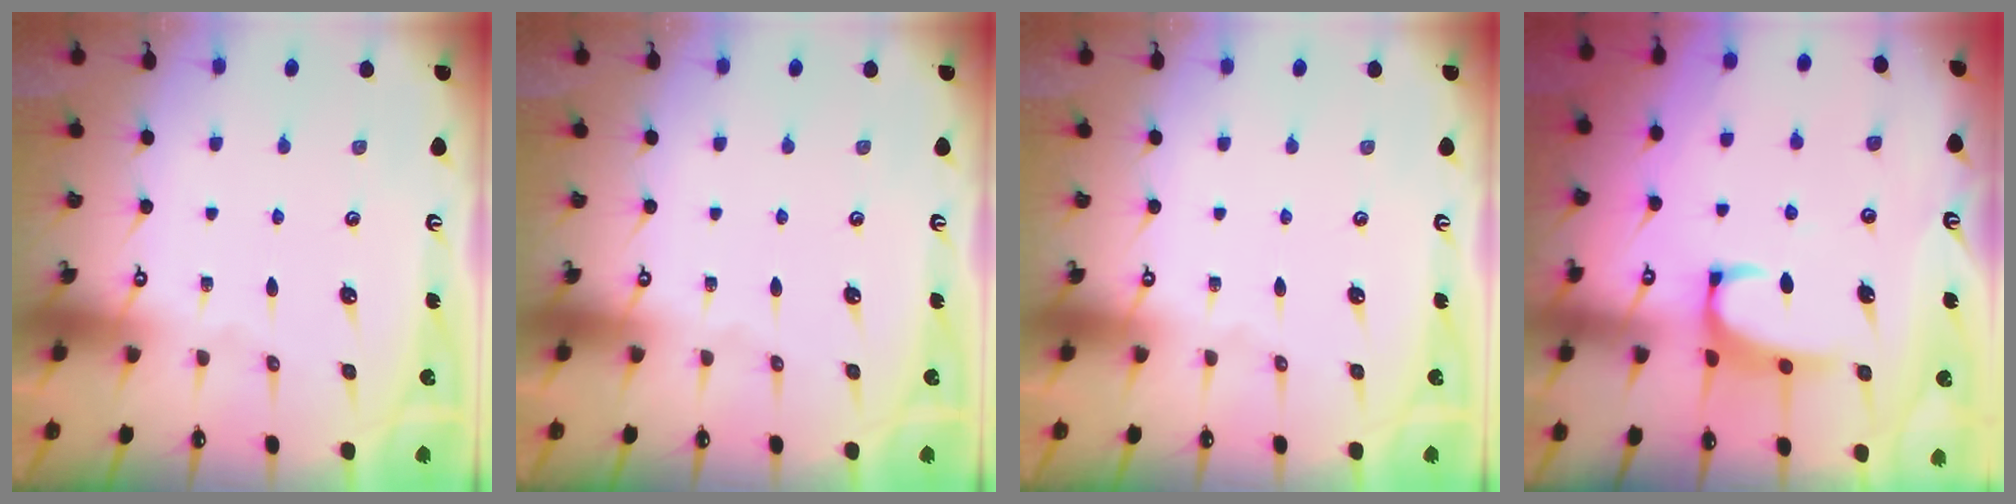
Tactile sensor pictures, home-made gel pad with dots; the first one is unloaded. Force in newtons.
{"total": 0.0}
{"total": 0.0}
{"total": 2.5, "press": 2.4, "slide": 0.8}